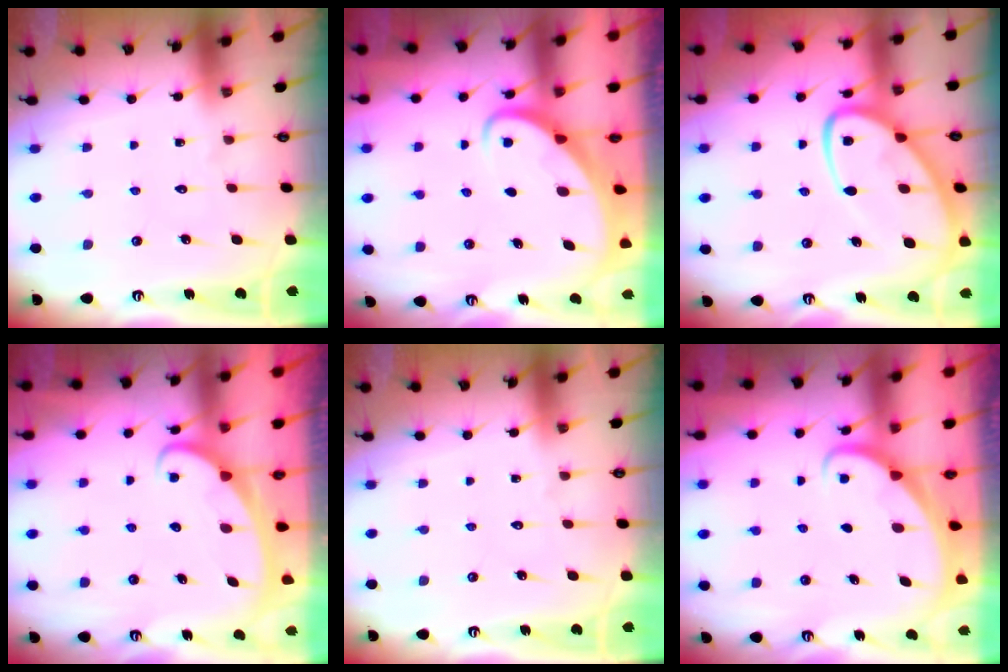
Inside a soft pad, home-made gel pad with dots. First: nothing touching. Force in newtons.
{"total": 2.7, "press": 2.7, "slide": 0.2}
{"total": 13.2, "press": 13.1, "slide": 1.2}
{"total": 2.6, "press": 2.6, "slide": 0.3}
{"total": 0.0}
{"total": 1.6, "press": 1.6, "slide": 0.0}